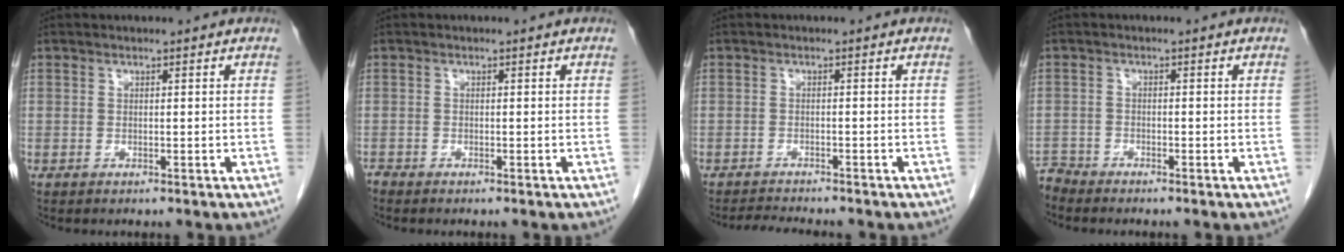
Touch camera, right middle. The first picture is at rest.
{"total": 0.6, "force": [-0.6, 0.0, 0.0], "torque": [-0.005, -0.004, -0.014]}
{"total": 3.7, "force": [-3.6, 0.0, 1.1], "torque": [-0.022, -0.015, -0.055]}
{"total": 2.3, "force": [-2.2, -0.1, -0.6], "torque": [0.014, -0.012, -0.042]}